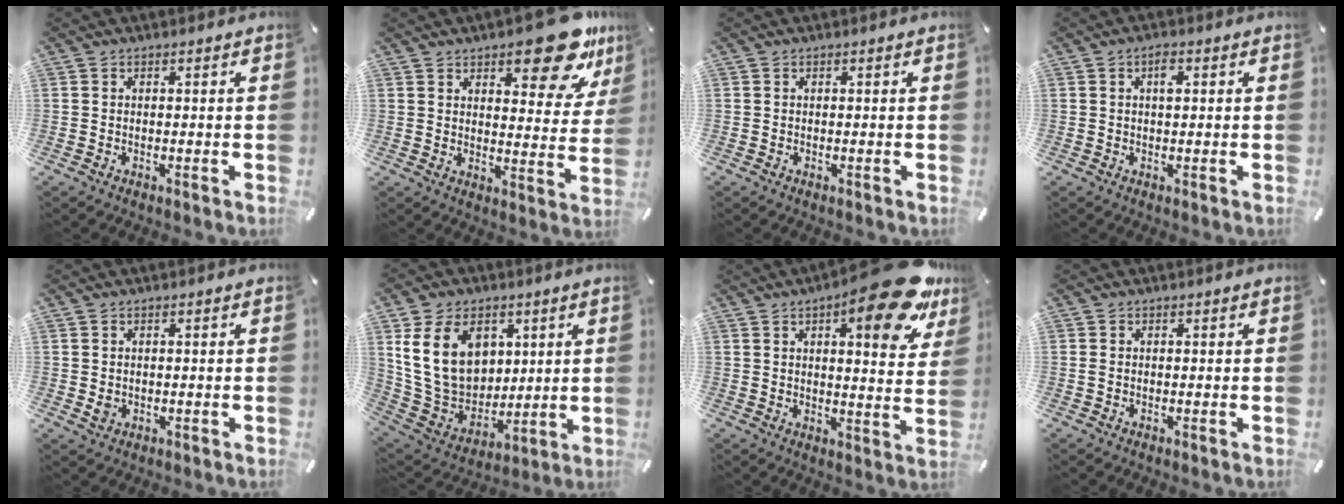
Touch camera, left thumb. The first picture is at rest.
{"total": 15.7, "force": [11.0, 6.0, 9.4], "torque": [-0.108, -0.074, 0.180]}
{"total": 0.0}
{"total": 2.6, "force": [0.8, 1.1, 2.2], "torque": [-0.039, 0.004, 0.009]}
{"total": 1.8, "force": [0.1, 1.7, 0.8], "torque": [-0.006, -0.001, 0.001]}
{"total": 17.2, "force": [5.7, 13.1, 9.6], "torque": [-0.185, -0.017, 0.111]}
{"total": 19.5, "force": [11.2, 5.9, 14.8], "torque": [-0.196, -0.073, 0.173]}
{"total": 0.5, "force": [0.1, 0.5, 0.2], "torque": [-0.003, 0.003, 0.000]}